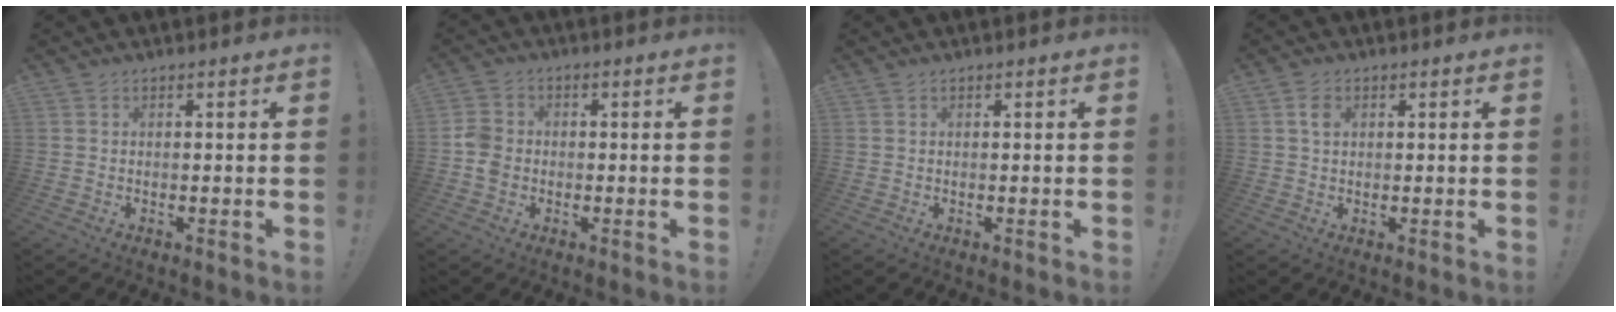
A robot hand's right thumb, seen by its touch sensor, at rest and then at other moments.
{"total": 6.0, "force": [-1.4, 5.0, 3.1], "torque": [-0.071, 0.016, -0.024]}
{"total": 0.0}
{"total": 2.7, "force": [1.0, 1.9, 1.7], "torque": [-0.013, -0.004, 0.013]}